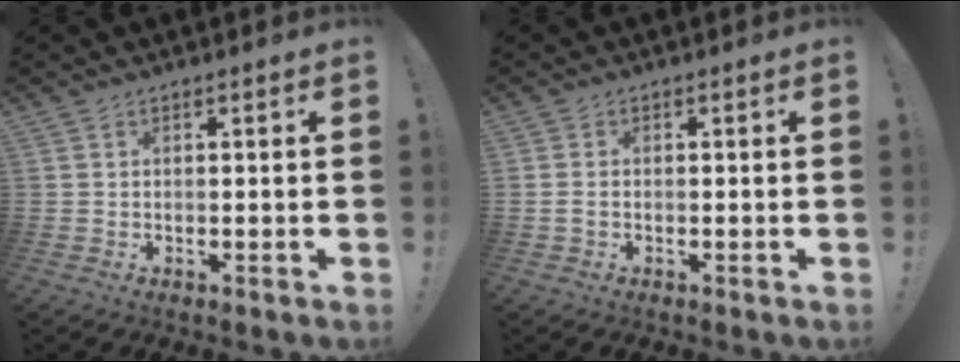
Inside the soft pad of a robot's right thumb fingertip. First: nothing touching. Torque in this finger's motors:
{"motor_torque": [-0.10, -0.05, 0.12, 0.02, 0.05]}